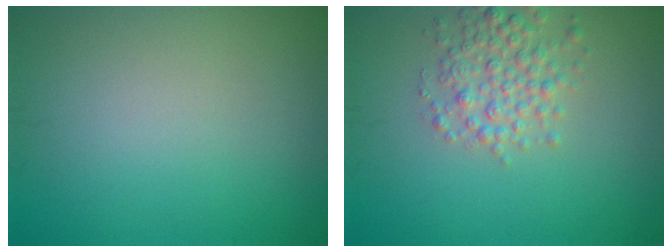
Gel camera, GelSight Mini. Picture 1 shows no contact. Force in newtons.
{"total": 3.5, "press": 3.5, "slide": 0.1}